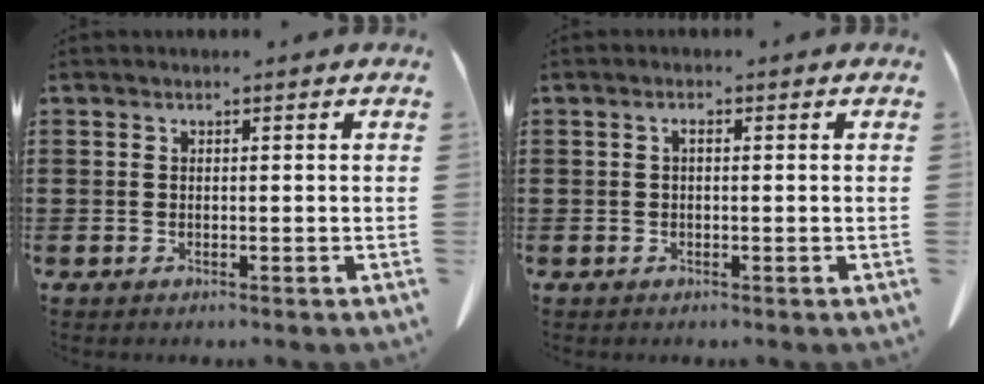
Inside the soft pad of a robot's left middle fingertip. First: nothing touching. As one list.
[{"total": 1.1, "force": [-0.1, 0.3, 1.0], "torque": [-0.021, 0.000, -0.001]}]